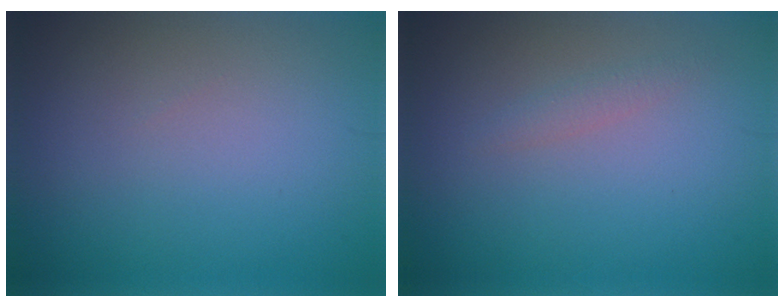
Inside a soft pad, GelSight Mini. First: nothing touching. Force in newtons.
{"total": 0.9, "press": 0.9, "slide": 0.1}